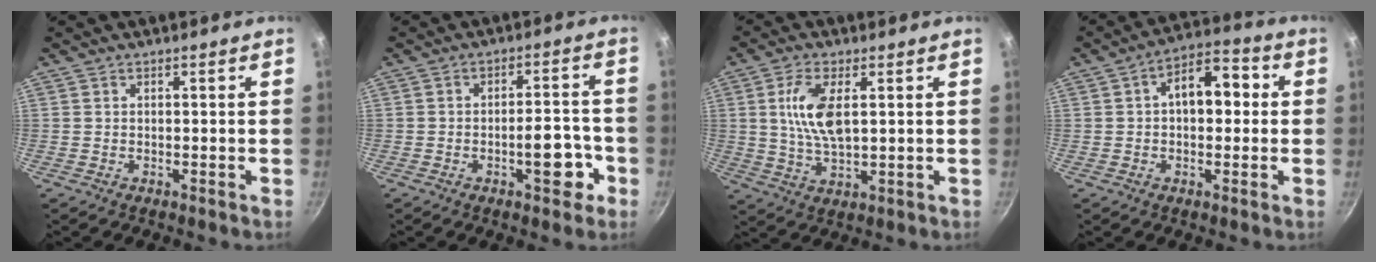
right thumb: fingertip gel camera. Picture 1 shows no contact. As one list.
[{"total": 7.7, "force": [-3.0, 3.3, 6.3], "torque": [-0.054, 0.027, -0.041]}, {"total": 9.4, "force": [2.0, 4.1, 8.2], "torque": [-0.157, -0.006, 0.041]}, {"total": 10.1, "force": [1.1, 6.2, 7.9], "torque": [-0.076, 0.028, 0.003]}]